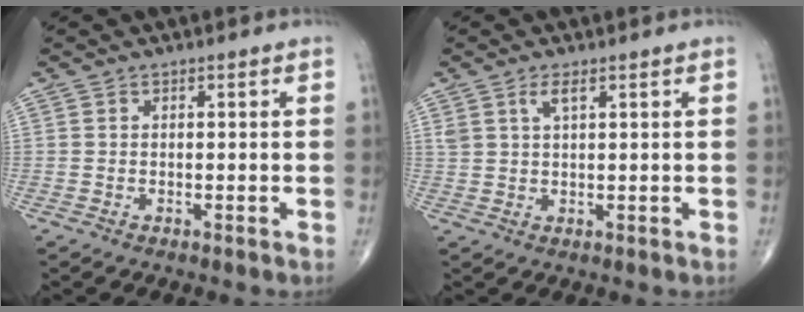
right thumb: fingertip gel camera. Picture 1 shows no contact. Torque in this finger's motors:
{"motor_torque": [-0.35, 0.66, 0.56, 0.38, 0.00]}